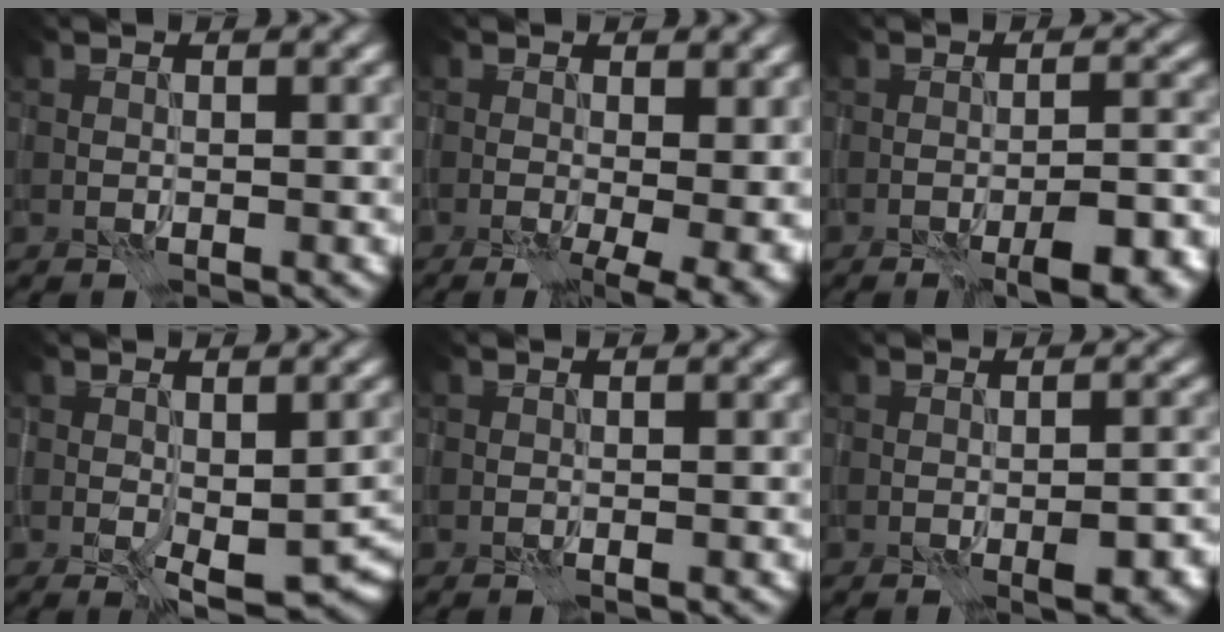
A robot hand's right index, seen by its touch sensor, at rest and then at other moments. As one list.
[{"total": 7.5, "force": [-2.0, 2.9, 6.6], "torque": [-0.055, -0.005, -0.023]}, {"total": 6.1, "force": [-3.5, 1.8, 4.7], "torque": [-0.069, 0.003, -0.044]}, {"total": 6.9, "force": [-1.5, 3.9, 5.6], "torque": [-0.092, -0.027, -0.007]}, {"total": 0.0}, {"total": 3.2, "force": [-1.2, 1.0, 2.7], "torque": [-0.043, -0.002, -0.015]}]